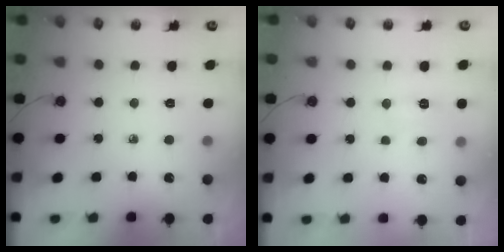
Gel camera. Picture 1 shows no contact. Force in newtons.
{"total": 5.8, "press": 5.8, "slide": 0.6}